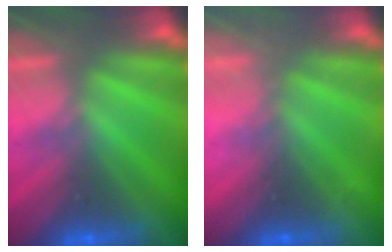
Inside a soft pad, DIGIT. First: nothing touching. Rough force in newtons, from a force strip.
{"total": 2.3}